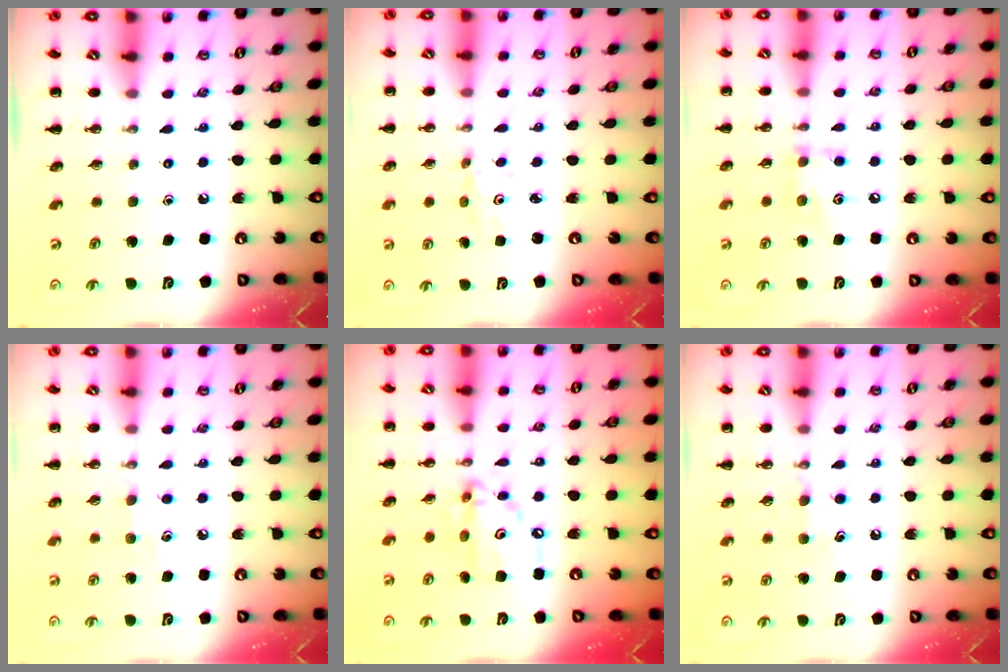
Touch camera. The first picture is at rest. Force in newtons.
{"total": 1.6, "press": 1.6, "slide": 0.4}
{"total": 7.5, "press": 7.4, "slide": 0.9}
{"total": 5.0, "press": 4.8, "slide": 1.5}
{"total": 10.5, "press": 10.3, "slide": 1.9}
{"total": 5.5, "press": 5.2, "slide": 1.7}